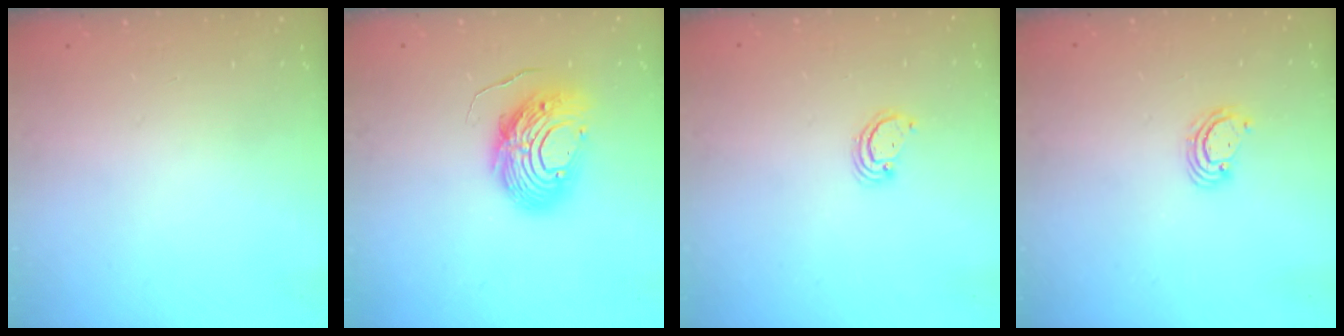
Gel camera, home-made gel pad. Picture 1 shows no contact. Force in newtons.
{"total": 12.0, "press": 11.9, "slide": 1.3}
{"total": 2.3, "press": 2.3, "slide": 0.2}
{"total": 2.8, "press": 2.8, "slide": 0.3}